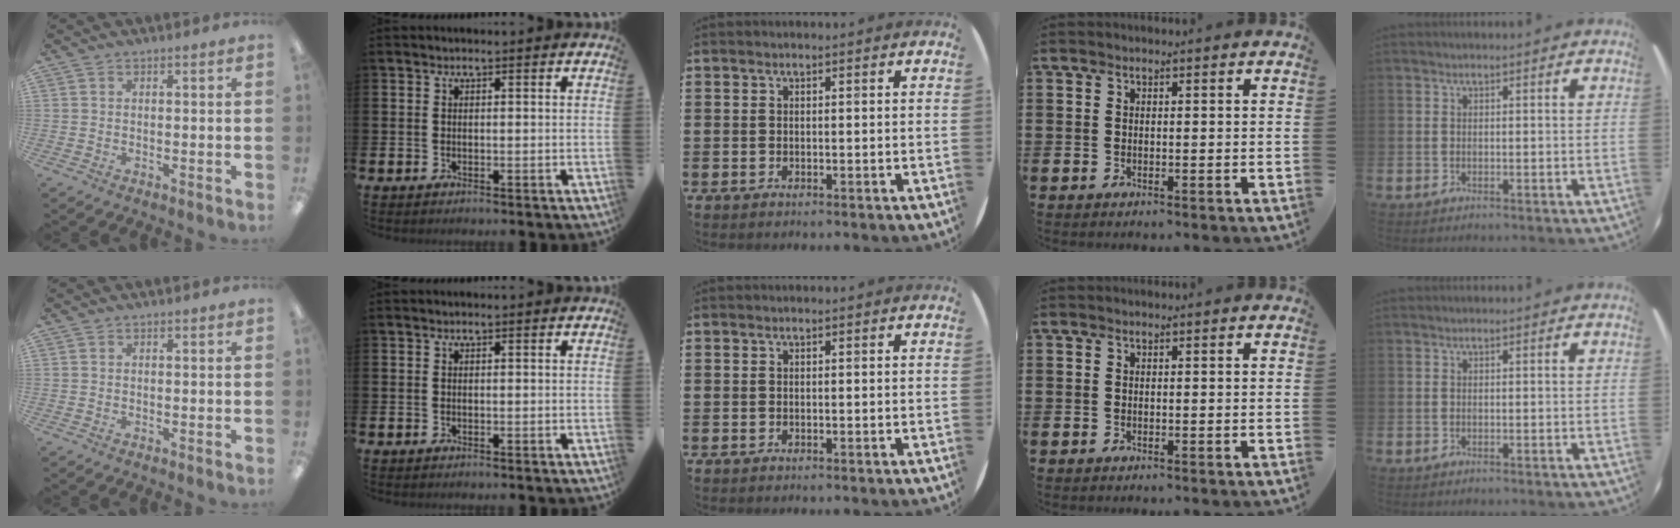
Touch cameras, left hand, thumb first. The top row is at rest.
{}